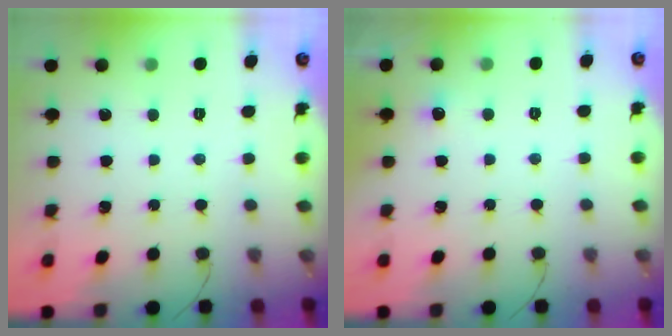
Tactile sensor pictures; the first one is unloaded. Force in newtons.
{"total": 2.9, "press": 2.7, "slide": 1.0}